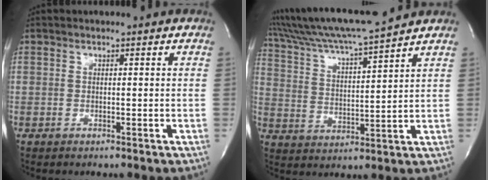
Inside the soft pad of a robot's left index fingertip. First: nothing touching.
{"total": 14.2, "force": [12.7, -0.8, 6.5], "torque": [-0.131, 0.009, 0.216]}